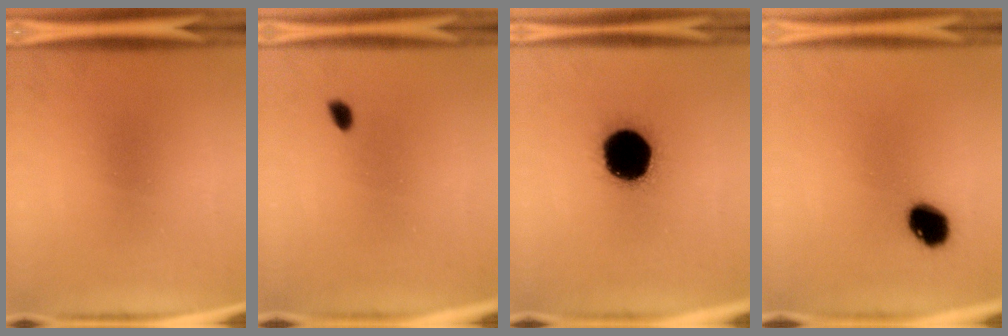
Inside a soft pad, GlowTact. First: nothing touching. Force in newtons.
{"total": 1.4}
{"total": 18.3}
{"total": 8.1}